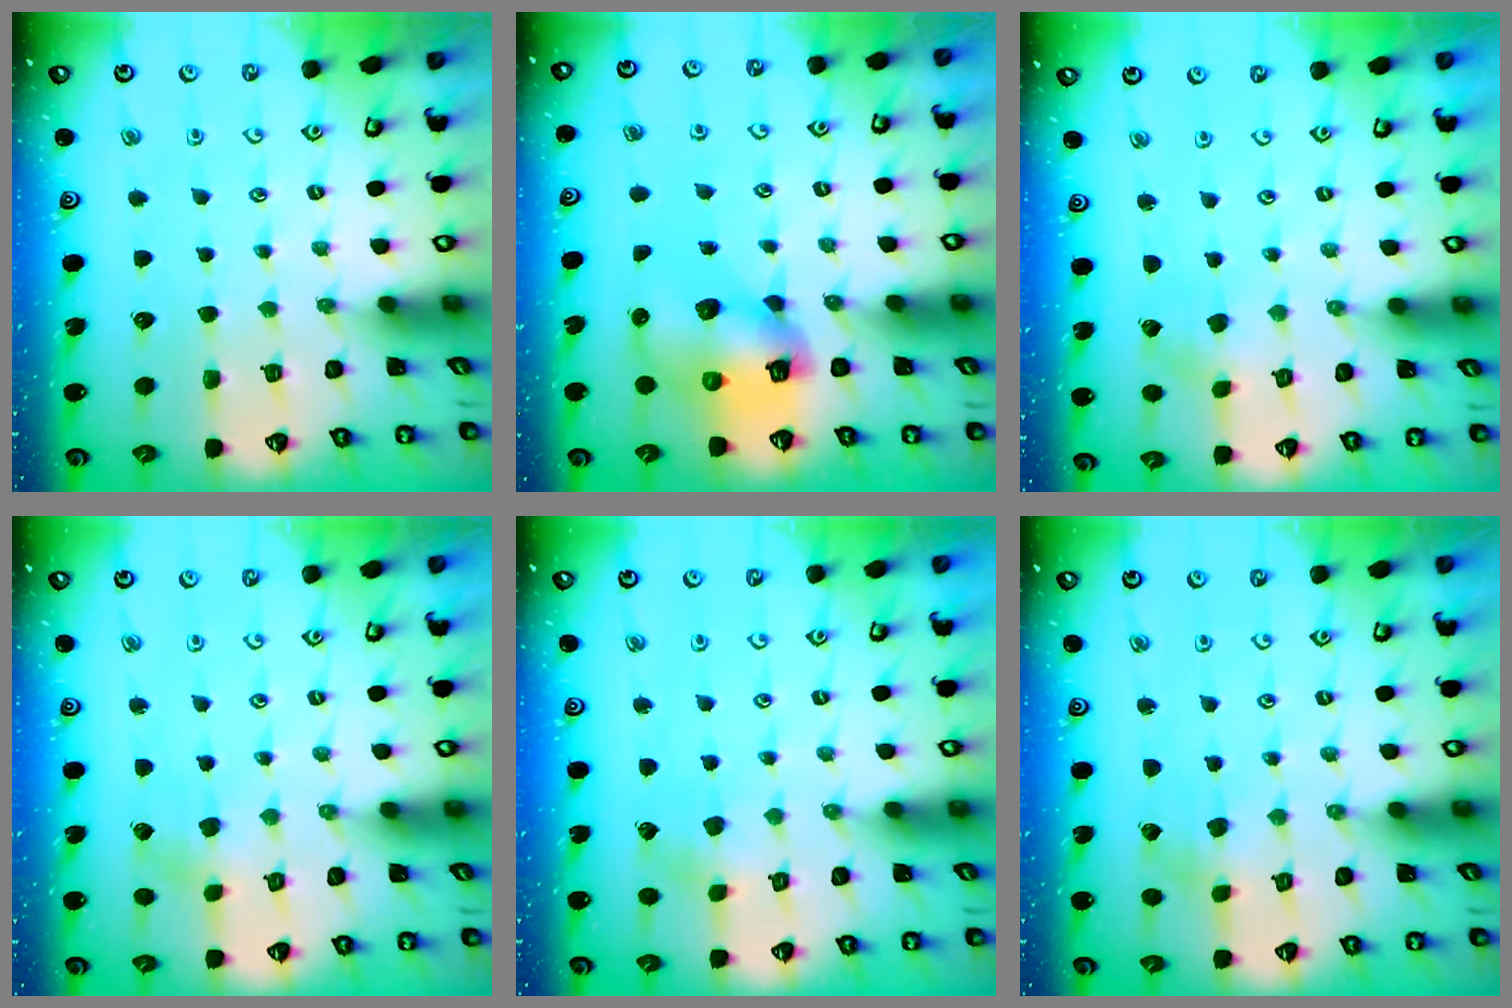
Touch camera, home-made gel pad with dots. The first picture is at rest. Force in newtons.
{"total": 9.7, "press": 9.7, "slide": 1.1}
{"total": 0.8, "press": 0.8, "slide": 0.1}
{"total": 2.3, "press": 2.3, "slide": 0.4}
{"total": 2.4, "press": 2.4, "slide": 0.3}
{"total": 0.8, "press": 0.8, "slide": 0.2}